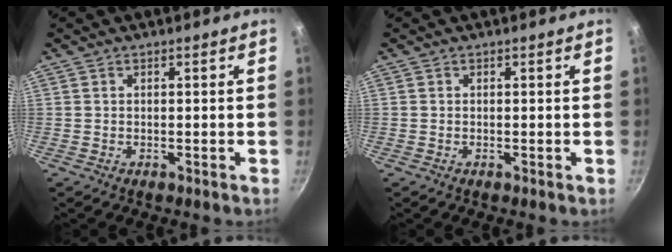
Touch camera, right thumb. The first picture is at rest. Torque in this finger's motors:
{"motor_torque": [-0.87, 1.23, -0.15, -0.02, -0.01]}